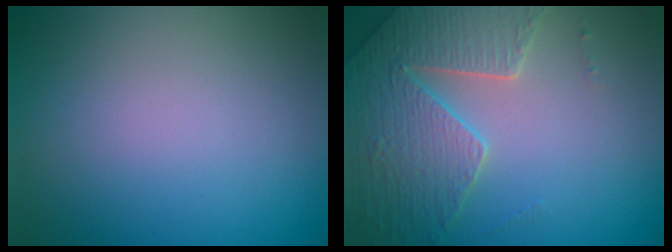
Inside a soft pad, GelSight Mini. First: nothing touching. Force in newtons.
{"total": 4.1, "press": 4.1, "slide": 0.5}